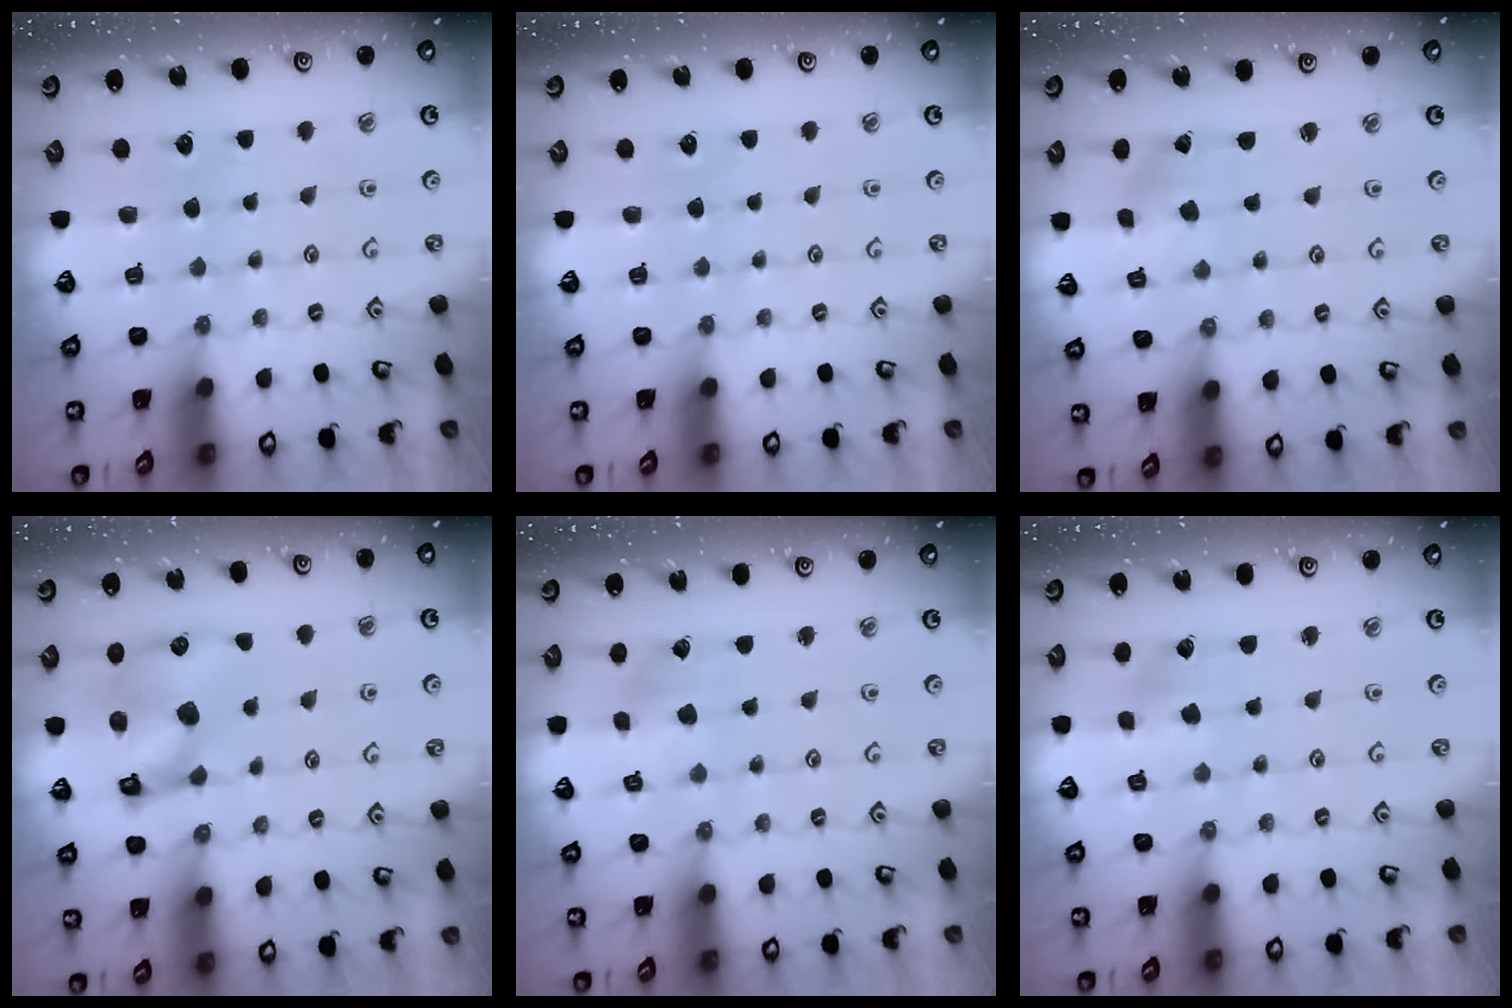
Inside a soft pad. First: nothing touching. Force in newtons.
{"total": 0.0}
{"total": 0.0}
{"total": 11.1, "press": 11.0, "slide": 1.0}
{"total": 2.2, "press": 2.2, "slide": 0.3}
{"total": 1.4, "press": 1.4, "slide": 0.2}